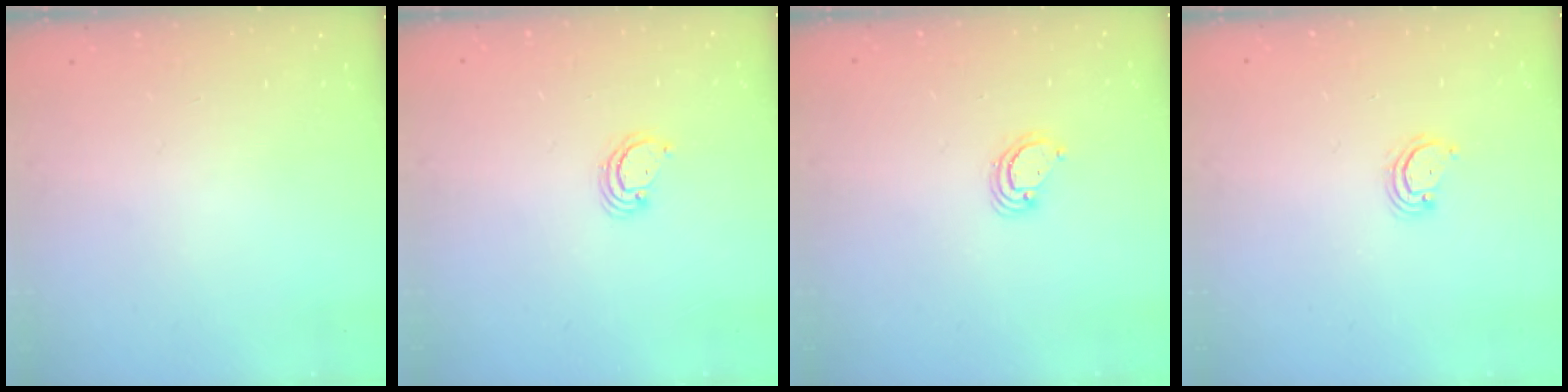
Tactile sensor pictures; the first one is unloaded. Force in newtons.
{"total": 2.7, "press": 2.7, "slide": 0.2}
{"total": 3.8, "press": 3.8, "slide": 0.1}
{"total": 2.9, "press": 2.9, "slide": 0.2}